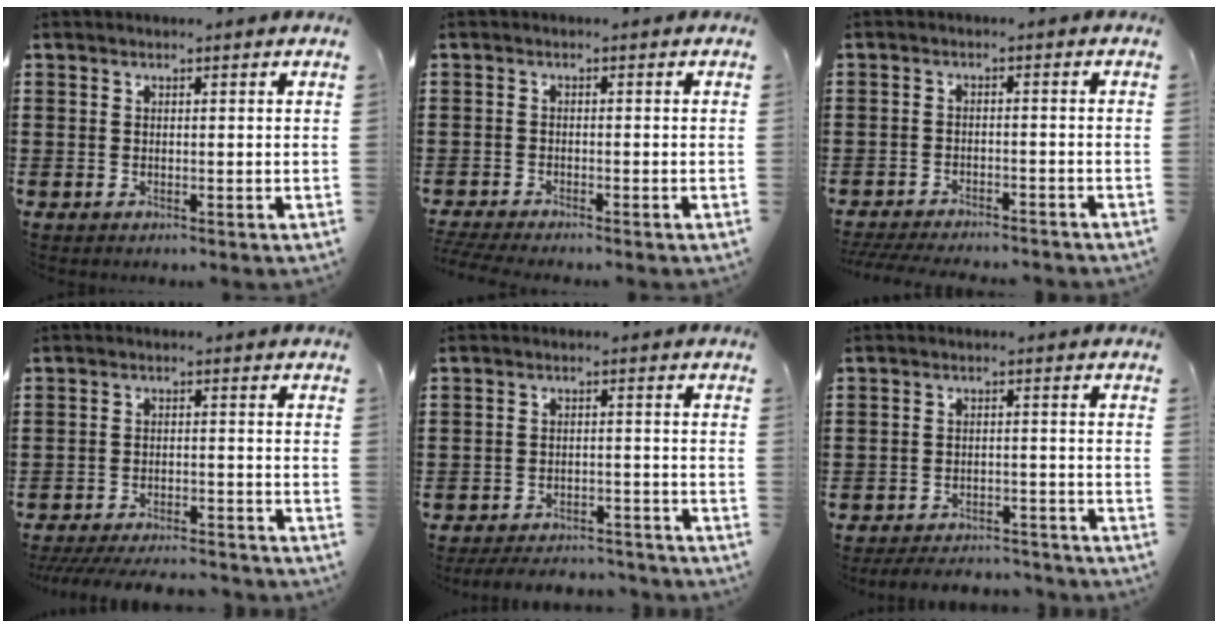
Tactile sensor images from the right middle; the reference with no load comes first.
{"total": 1.7, "force": [-1.6, -0.2, 0.6], "torque": [-0.018, -0.005, -0.033]}
{"total": 3.3, "force": [-3.2, 0.1, 0.6], "torque": [-0.021, -0.004, -0.067]}
{"total": 4.3, "force": [-4.1, 0.0, 1.1], "torque": [-0.026, -0.005, -0.084]}
{"total": 4.0, "force": [-4.0, 0.5, 0.4], "torque": [-0.016, 0.001, -0.085]}
{"total": 3.8, "force": [-3.8, 0.4, 0.2], "torque": [-0.008, 0.002, -0.079]}